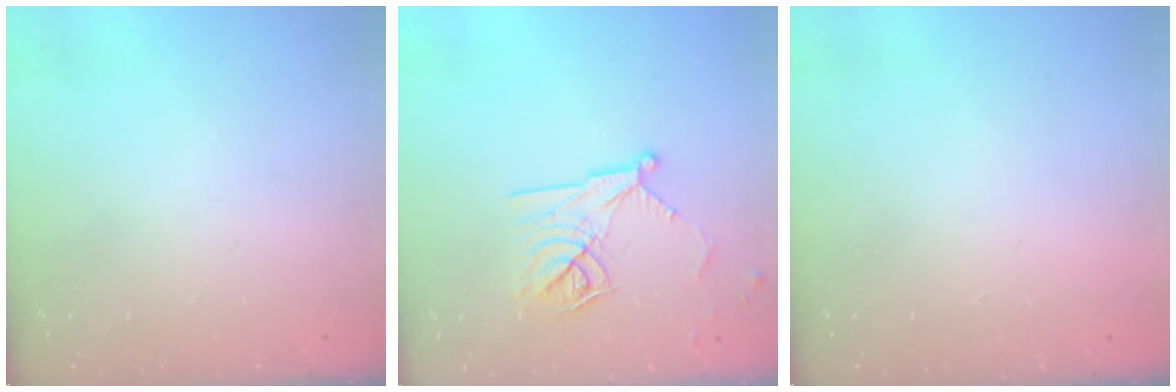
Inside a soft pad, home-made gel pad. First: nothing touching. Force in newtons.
{"total": 13.5, "press": 13.5, "slide": 0.2}
{"total": 1.6, "press": 1.6, "slide": 0.1}